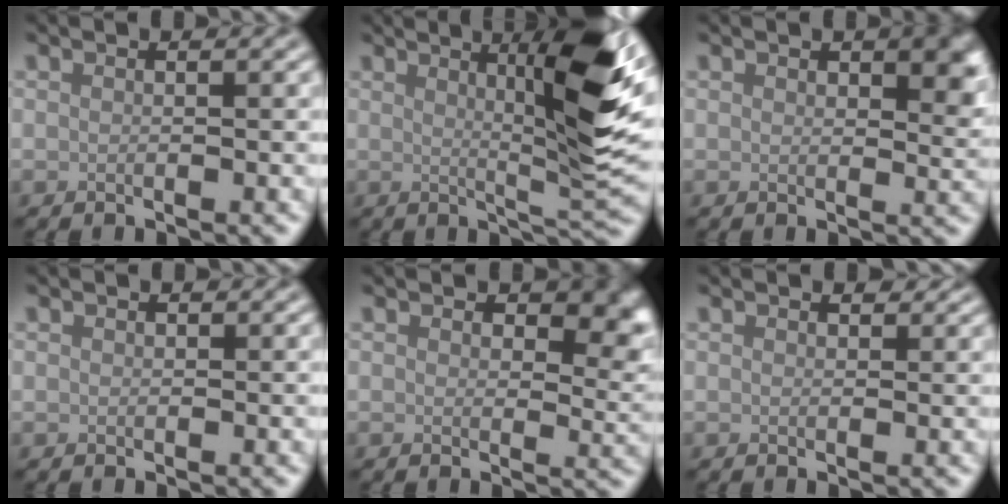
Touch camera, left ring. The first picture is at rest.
{"total": 9.2, "force": [2.9, 1.1, 8.7], "torque": [-0.116, -0.001, 0.049]}
{"total": 4.4, "force": [1.5, 2.3, 3.5], "torque": [-0.036, -0.002, 0.028]}
{"total": 0.6, "force": [0.2, 0.6, 0.0], "torque": [0.005, -0.002, 0.002]}
{"total": 4.8, "force": [1.8, 2.8, 3.4], "torque": [-0.039, -0.009, 0.023]}
{"total": 1.2, "force": [0.8, 0.8, 0.4], "torque": [-0.006, -0.003, 0.014]}